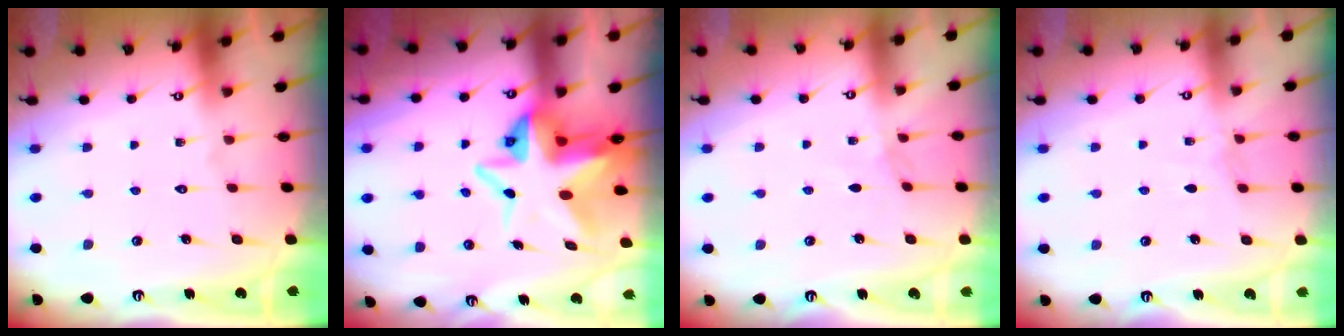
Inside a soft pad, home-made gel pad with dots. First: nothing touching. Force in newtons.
{"total": 10.1, "press": 10.0, "slide": 0.8}
{"total": 2.4, "press": 2.3, "slide": 0.4}
{"total": 2.5, "press": 2.5, "slide": 0.3}